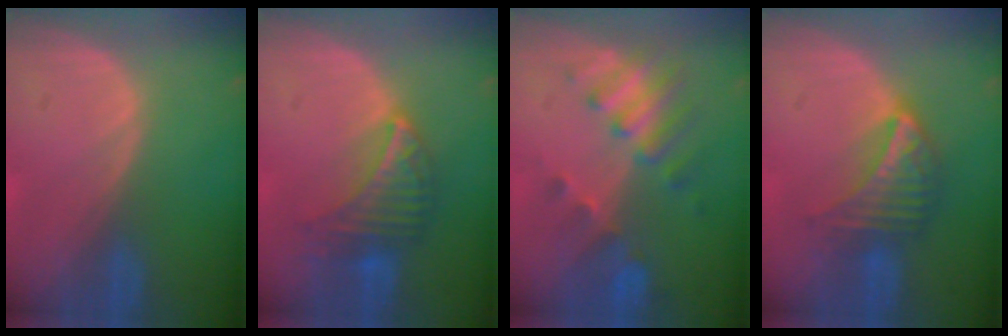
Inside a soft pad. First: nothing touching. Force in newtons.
{"total": 6.5, "press": 6.5, "slide": 1.0}
{"total": 7.7, "press": 6.7, "slide": 3.6}
{"total": 7.3, "press": 6.3, "slide": 3.5}